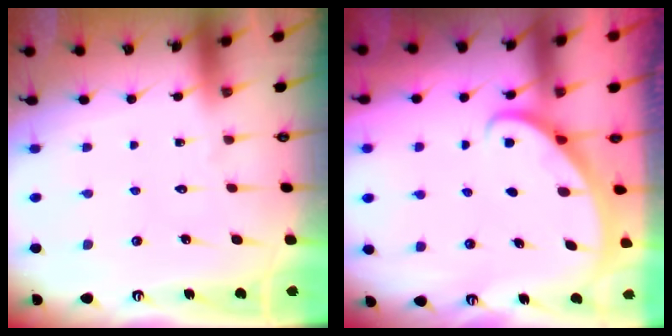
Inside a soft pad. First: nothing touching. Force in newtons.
{"total": 2.7, "press": 2.7, "slide": 0.1}